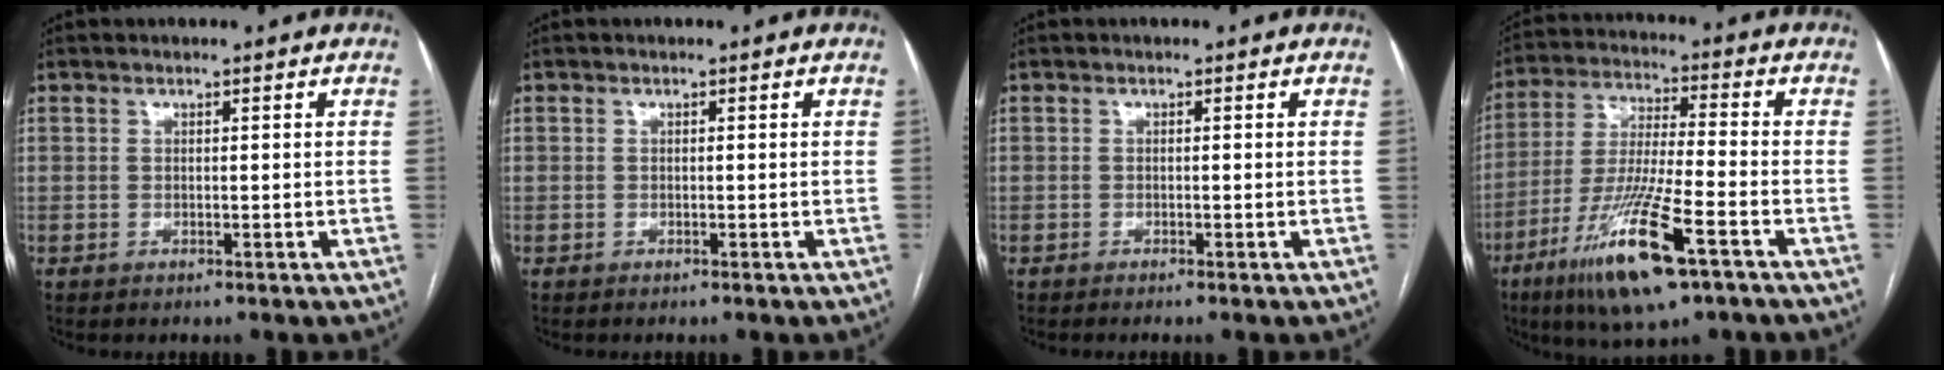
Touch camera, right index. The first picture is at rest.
{"total": 0.0}
{"total": 0.7, "force": [-0.5, -0.2, 0.4], "torque": [-0.012, 0.003, -0.011]}
{"total": 15.8, "force": [-8.3, 1.6, 13.4], "torque": [-0.276, -0.034, -0.147]}